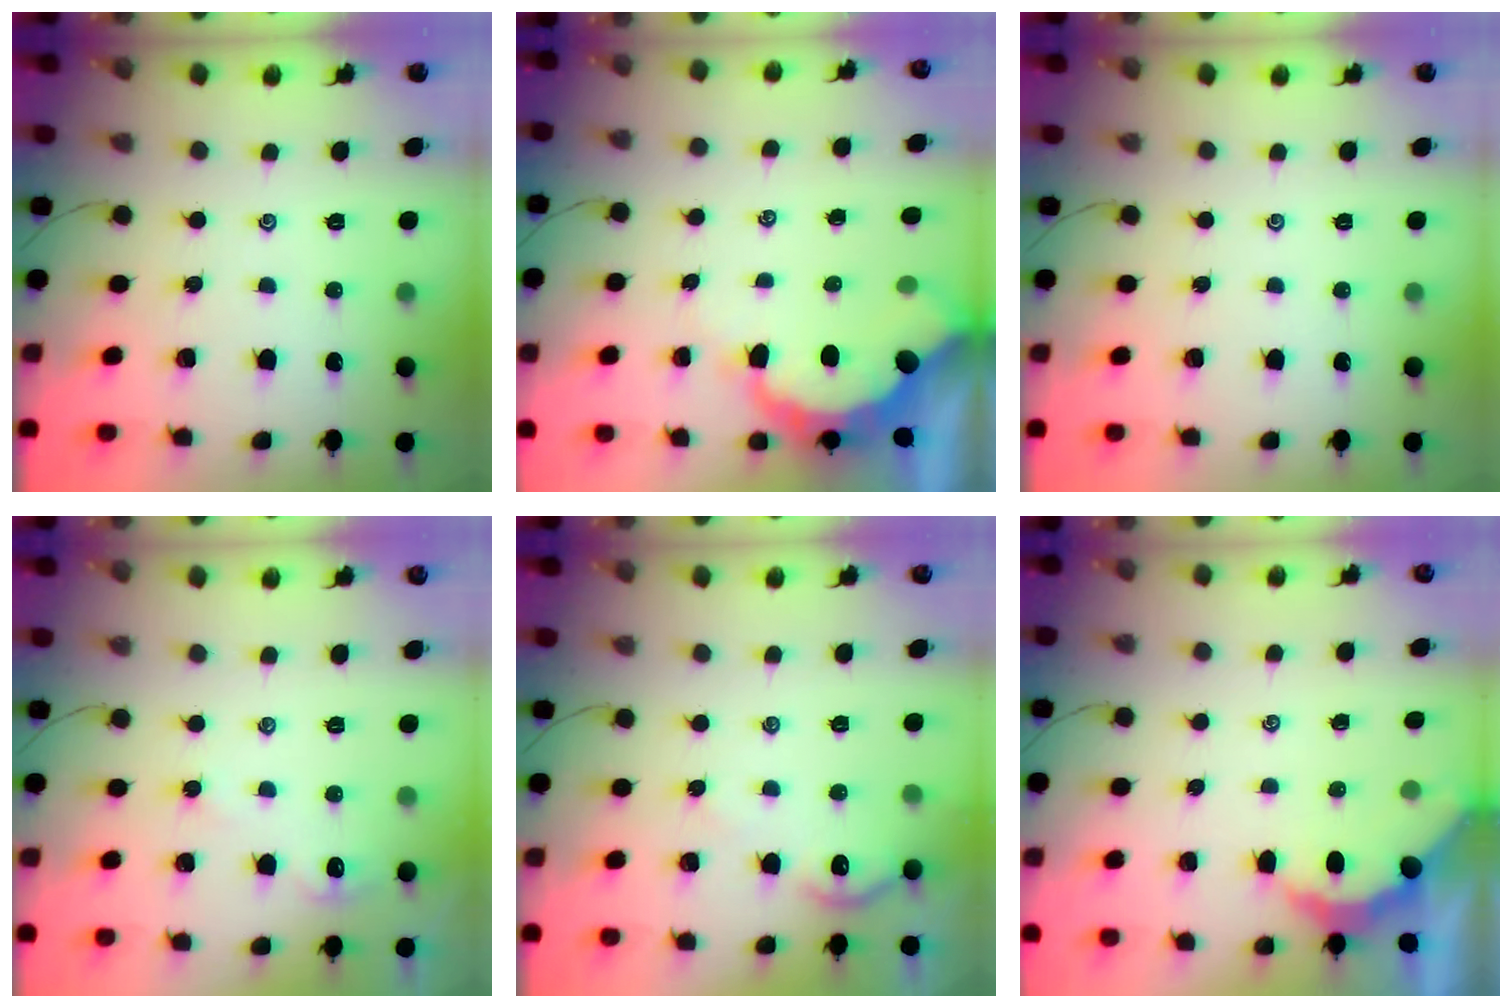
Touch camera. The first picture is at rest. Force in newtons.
{"total": 8.7, "press": 8.7, "slide": 0.9}
{"total": 0.0}
{"total": 1.9, "press": 1.8, "slide": 0.3}
{"total": 4.1, "press": 4.1, "slide": 0.4}
{"total": 3.3, "press": 3.3, "slide": 0.5}